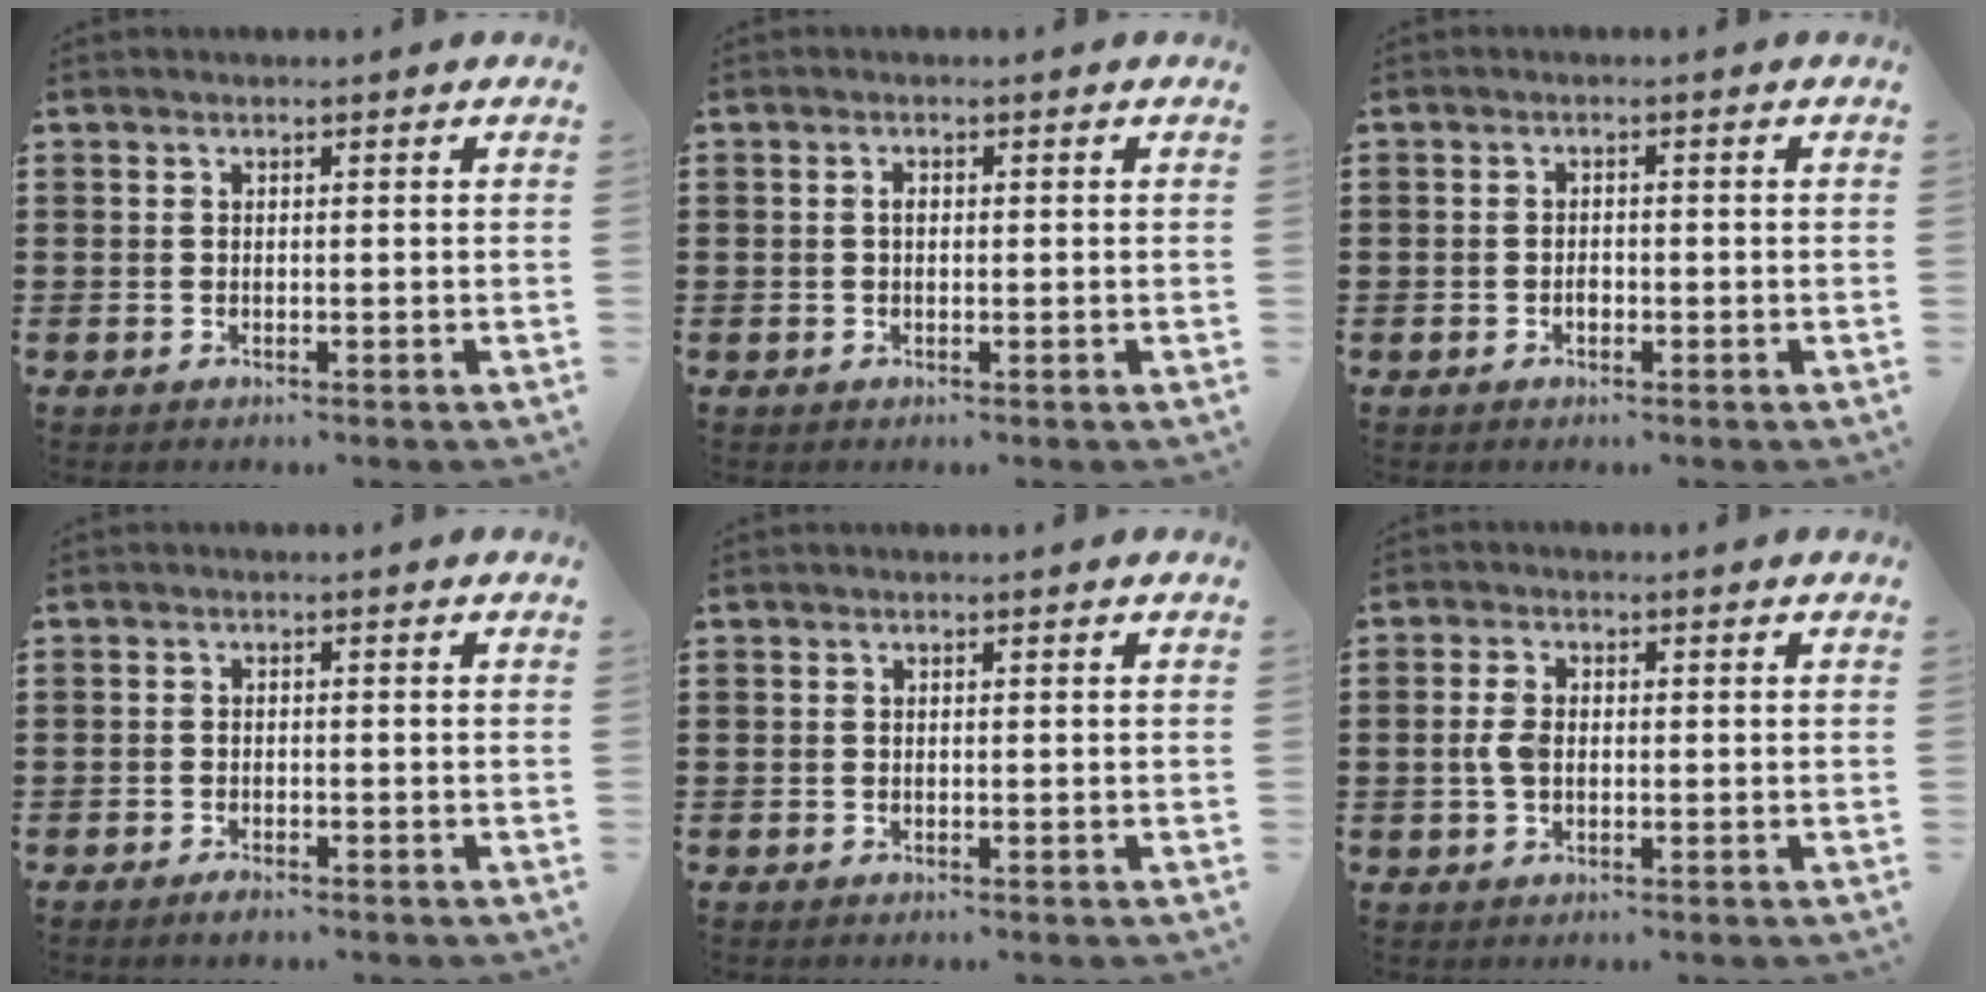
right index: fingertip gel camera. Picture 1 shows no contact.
{"total": 1.0, "force": [0.1, 0.5, 0.9], "torque": [-0.019, 0.002, 0.001]}
{"total": 1.3, "force": [-0.5, 0.9, 0.8], "torque": [-0.016, -0.002, -0.008]}
{"total": 1.4, "force": [-1.3, 0.2, 0.4], "torque": [-0.010, -0.003, -0.024]}
{"total": 0.0}
{"total": 3.3, "force": [-0.1, 2.0, 2.6], "torque": [-0.067, 0.001, -0.007]}